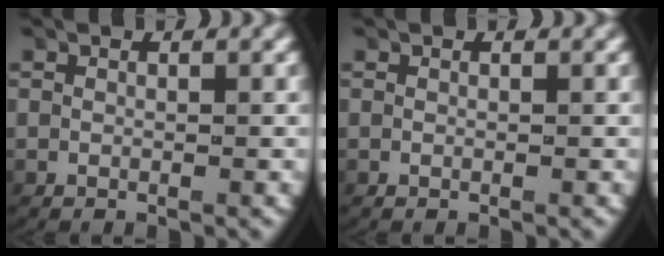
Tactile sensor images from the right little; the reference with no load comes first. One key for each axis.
{"total": 0.0}